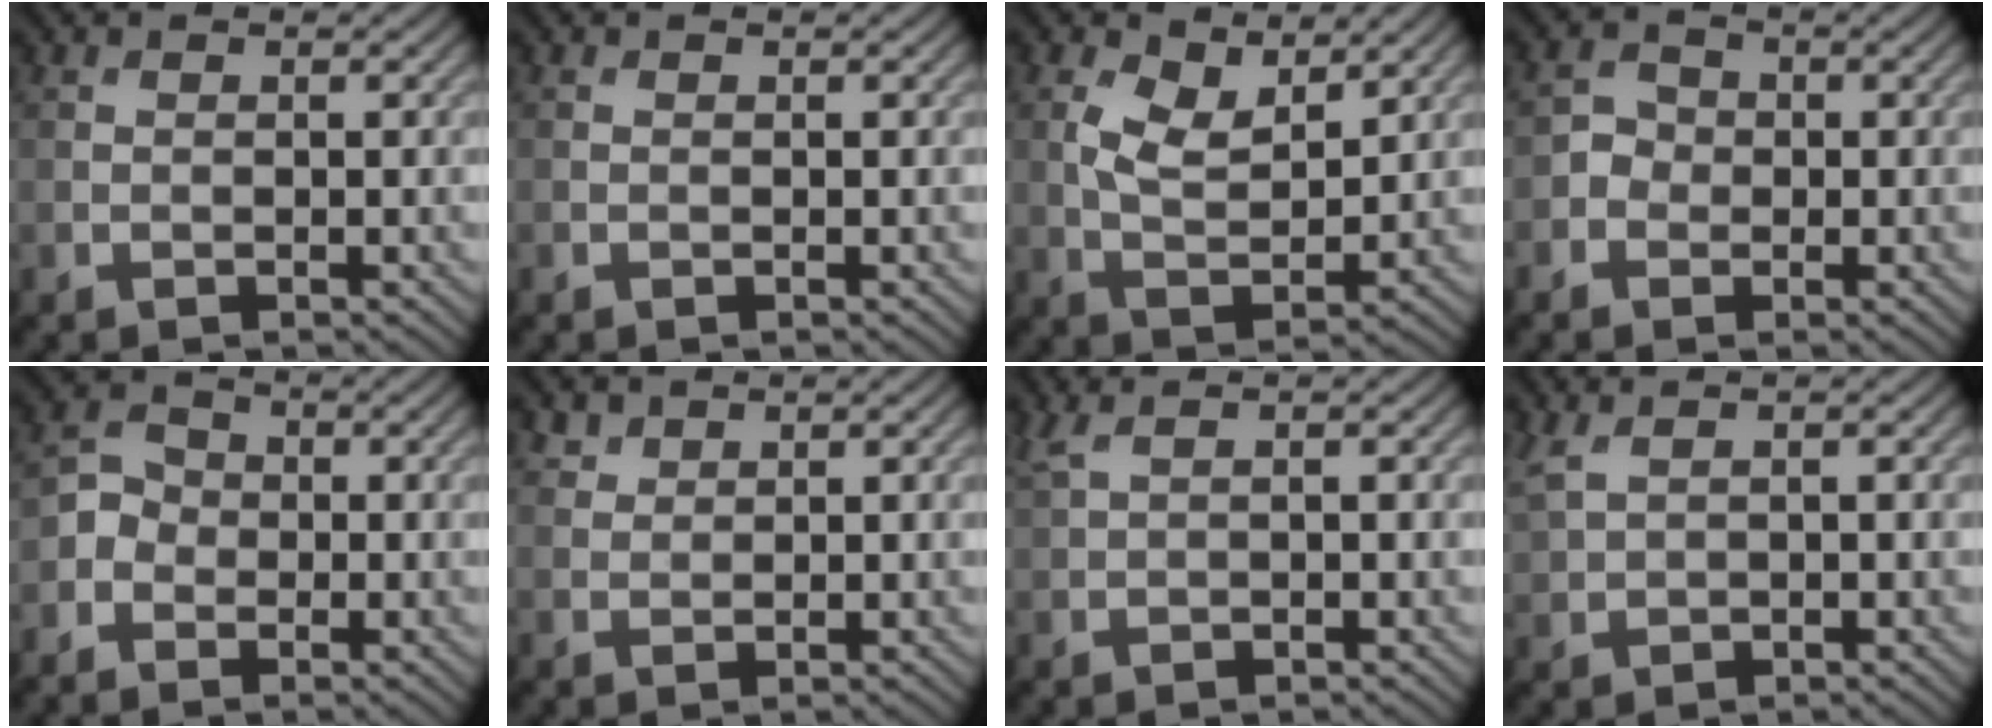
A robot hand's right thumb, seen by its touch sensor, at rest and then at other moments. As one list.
[{"total": 0.0}, {"total": 6.1, "force": [3.0, 2.9, 4.4], "torque": [-0.096, -0.007, 0.056]}, {"total": 2.1, "force": [-0.7, 1.9, 0.7], "torque": [-0.007, 0.001, -0.022]}, {"total": 3.0, "force": [-1.3, 2.5, 1.1], "torque": [-0.026, 0.004, -0.035]}, {"total": 1.6, "force": [1.3, 0.8, 0.3], "torque": [-0.006, 0.001, 0.030]}, {"total": 2.3, "force": [1.5, 0.5, 1.7], "torque": [-0.045, 0.010, 0.035]}, {"total": 3.2, "force": [1.8, 1.4, 2.2], "torque": [-0.067, 0.009, 0.044]}]